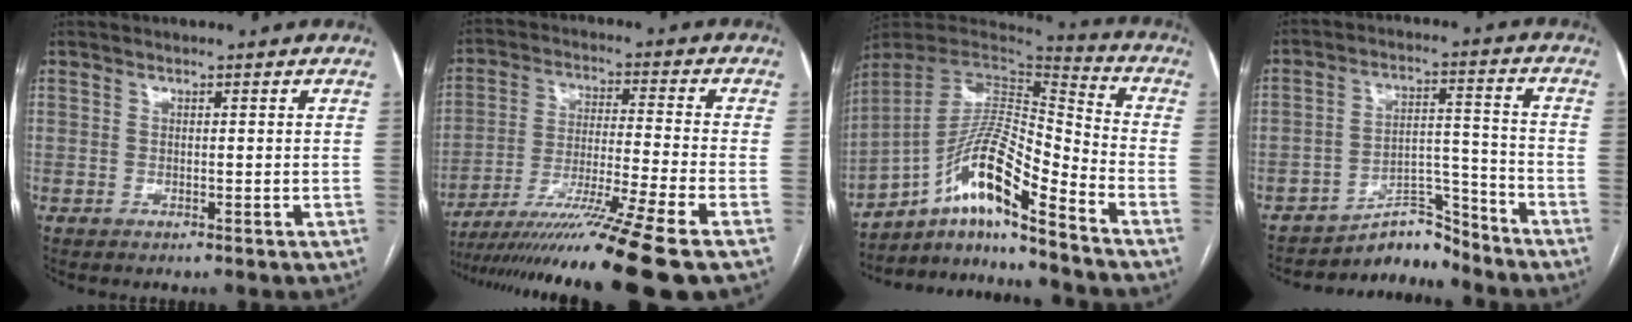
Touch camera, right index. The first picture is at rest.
{"total": 17.6, "force": [-13.3, -2.8, 11.1], "torque": [-0.188, -0.040, -0.227]}
{"total": 15.7, "force": [-10.0, 1.5, 12.0], "torque": [-0.221, 0.017, -0.174]}
{"total": 6.9, "force": [-6.7, 1.6, 0.2], "torque": [0.006, 0.049, -0.108]}